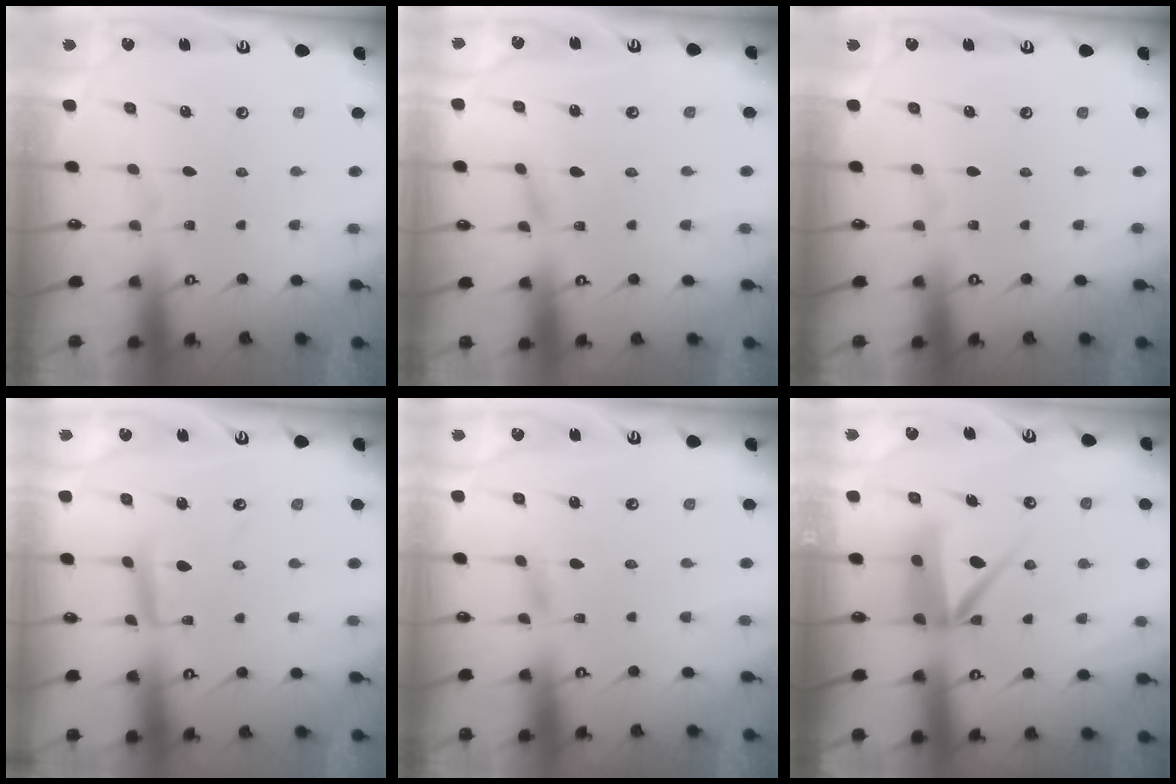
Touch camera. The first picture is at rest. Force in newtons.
{"total": 2.8, "press": 2.8, "slide": 0.4}
{"total": 0.0}
{"total": 9.2, "press": 9.2, "slide": 0.6}
{"total": 3.0, "press": 3.0, "slide": 0.3}
{"total": 10.6, "press": 10.6, "slide": 1.2}